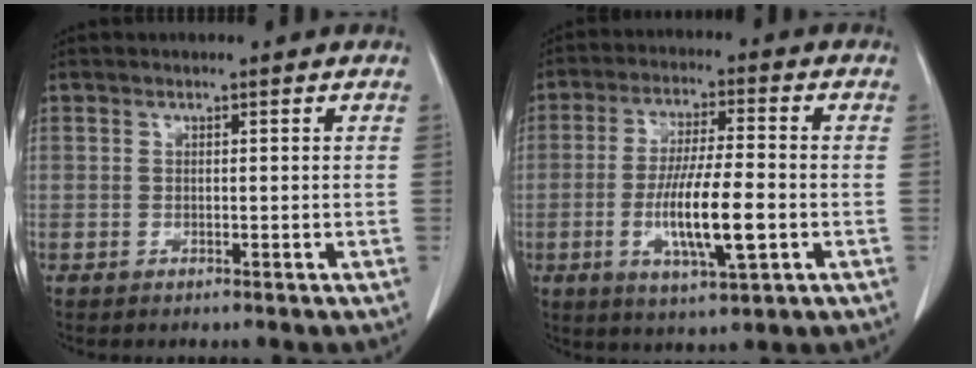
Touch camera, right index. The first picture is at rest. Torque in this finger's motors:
{"motor_torque": [1.78, -0.37, 0.96, 0.21]}